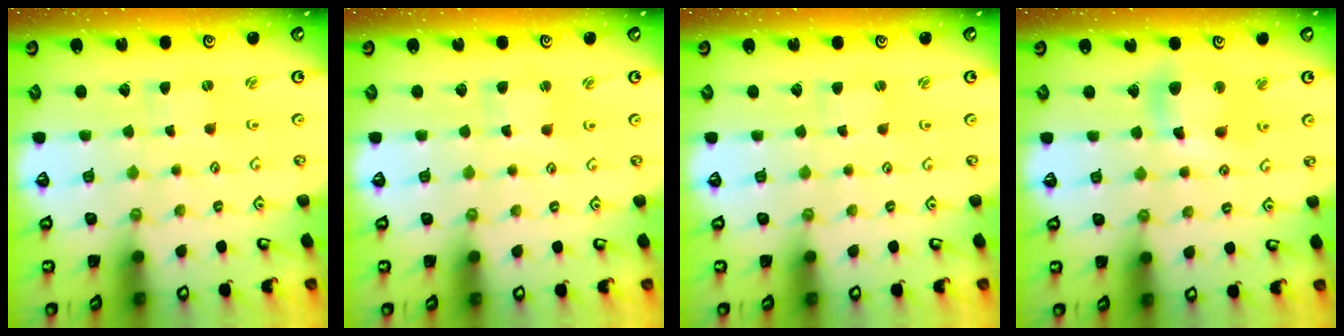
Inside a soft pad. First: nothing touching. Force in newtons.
{"total": 1.5, "press": 1.5, "slide": 0.3}
{"total": 2.4, "press": 2.4, "slide": 0.5}
{"total": 10.0, "press": 9.9, "slide": 1.4}